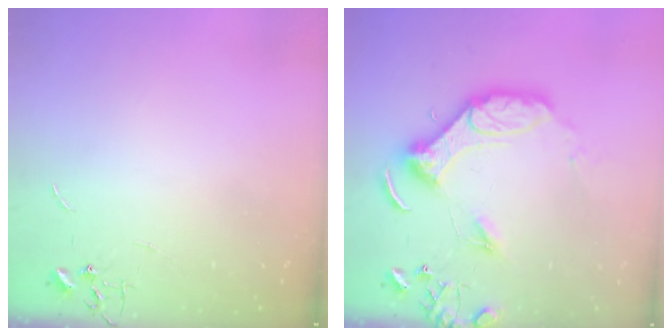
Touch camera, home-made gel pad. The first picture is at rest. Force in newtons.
{"total": 13.0, "press": 12.8, "slide": 1.9}